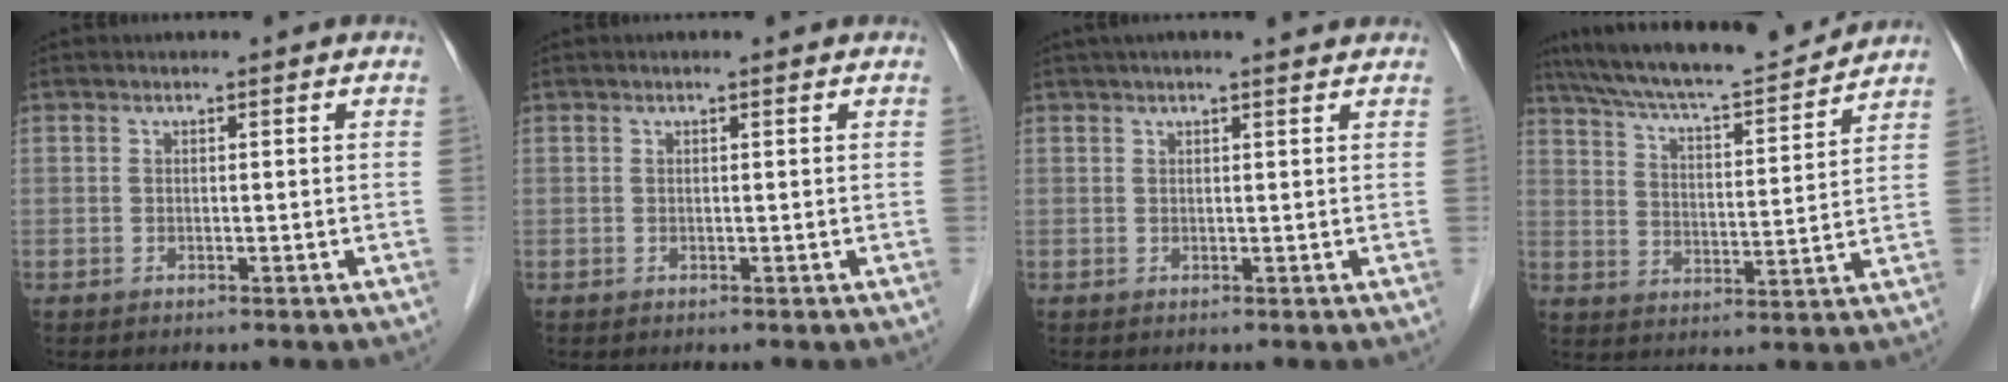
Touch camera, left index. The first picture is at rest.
{"total": 0.6, "force": [0.5, 0.1, 0.3], "torque": [-0.010, 0.008, 0.006]}
{"total": 6.0, "force": [5.2, 0.4, 3.0], "torque": [-0.045, 0.031, 0.067]}
{"total": 17.3, "force": [15.9, 1.5, 6.8], "torque": [-0.119, 0.013, 0.246]}